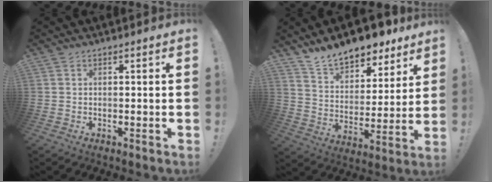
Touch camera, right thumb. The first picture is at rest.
{"total": 13.7, "force": [12.0, 5.1, 4.3], "torque": [-0.082, -0.091, 0.217]}